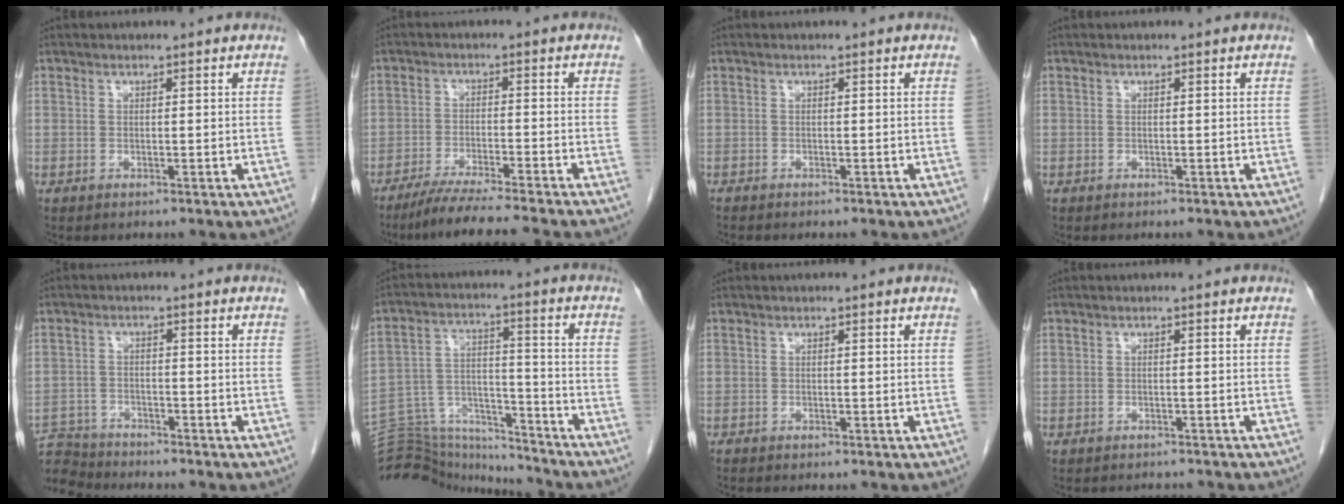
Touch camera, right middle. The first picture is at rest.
{"total": 10.0, "force": [-8.6, -1.4, 4.9], "torque": [-0.057, -0.033, -0.138]}
{"total": 0.8, "force": [-0.8, 0.1, 0.3], "torque": [-0.007, -0.001, -0.012]}
{"total": 0.0}
{"total": 7.7, "force": [-7.5, 1.3, -0.1], "torque": [-0.004, 0.006, -0.142]}
{"total": 17.1, "force": [-16.6, 3.1, 2.9], "torque": [-0.062, 0.041, -0.261]}
{"total": 0.7, "force": [-0.7, 0.1, 0.2], "torque": [-0.006, -0.001, -0.012]}
{"total": 2.4, "force": [-2.3, 0.5, 0.1], "torque": [-0.001, -0.005, -0.029]}